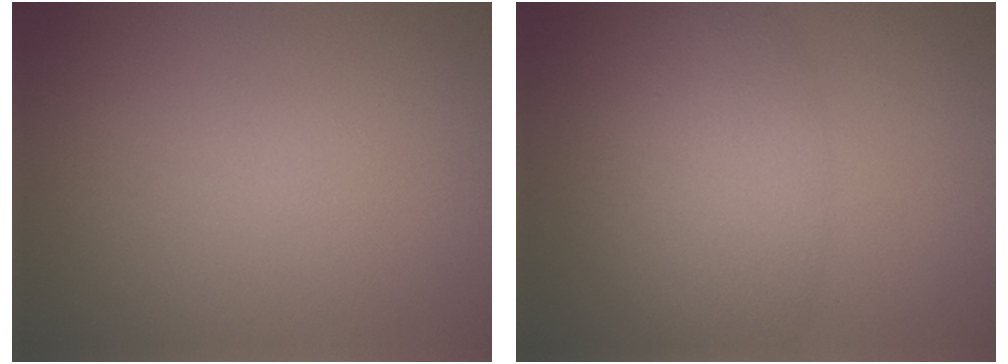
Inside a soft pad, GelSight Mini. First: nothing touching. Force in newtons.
{"total": 4.6, "press": 4.6, "slide": 0.0}